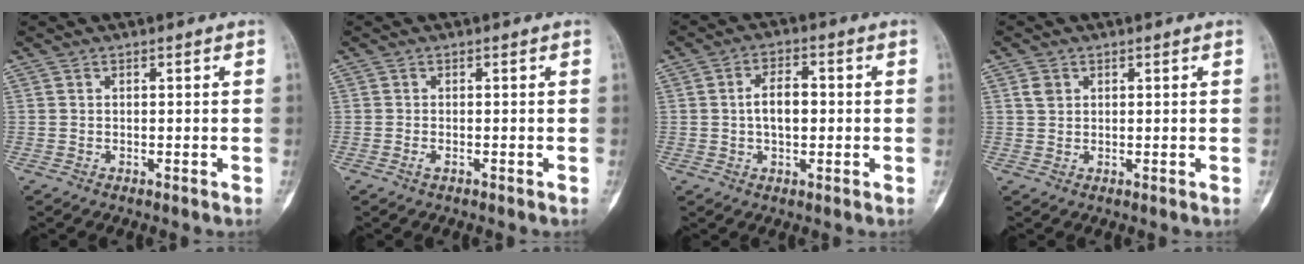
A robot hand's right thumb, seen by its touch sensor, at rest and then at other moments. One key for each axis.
{"total": 0.8, "fx": -0.4, "fy": 0.4, "fz": 0.6, "tx": -0.011, "ty": 0.002, "tz": -0.010}
{"total": 6.2, "fx": 0.1, "fy": 3.6, "fz": 5.1, "tx": -0.080, "ty": 0.012, "tz": -0.001}
{"total": 2.1, "fx": 0.9, "fy": 1.6, "fz": 1.0, "tx": -0.009, "ty": -0.001, "tz": 0.016}